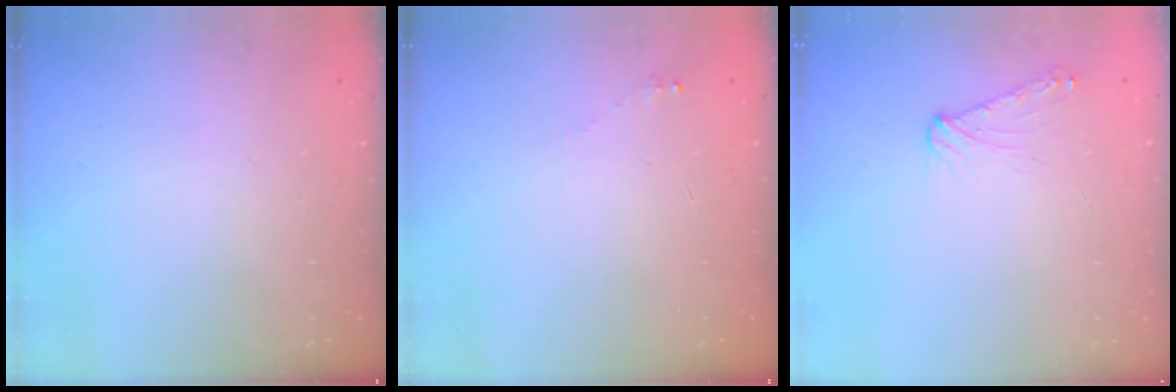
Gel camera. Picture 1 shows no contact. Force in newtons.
{"total": 1.7, "press": 1.6, "slide": 0.2}
{"total": 6.7, "press": 6.6, "slide": 1.1}